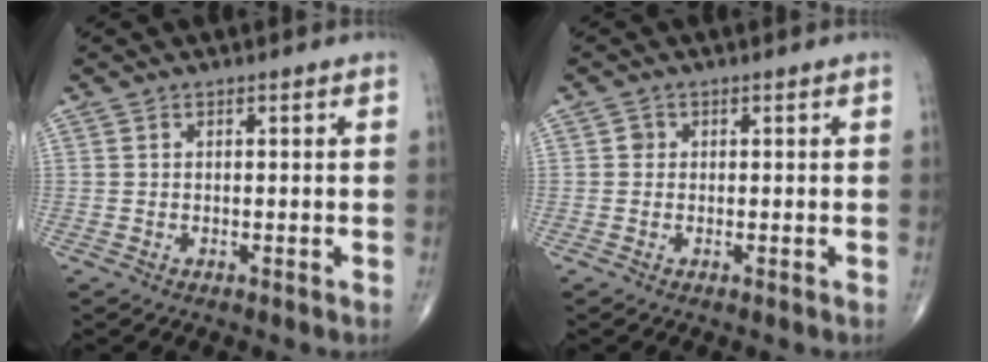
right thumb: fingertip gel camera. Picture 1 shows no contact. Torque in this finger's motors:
{"motor_torque": [-0.30, -0.10, -0.06, -0.07, -0.03]}